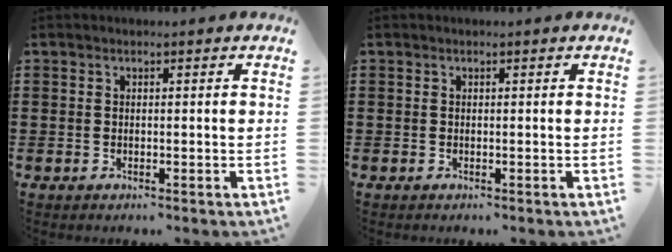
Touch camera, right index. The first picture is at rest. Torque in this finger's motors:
{"motor_torque": [-2.14, 0.00, -1.06, -0.21]}